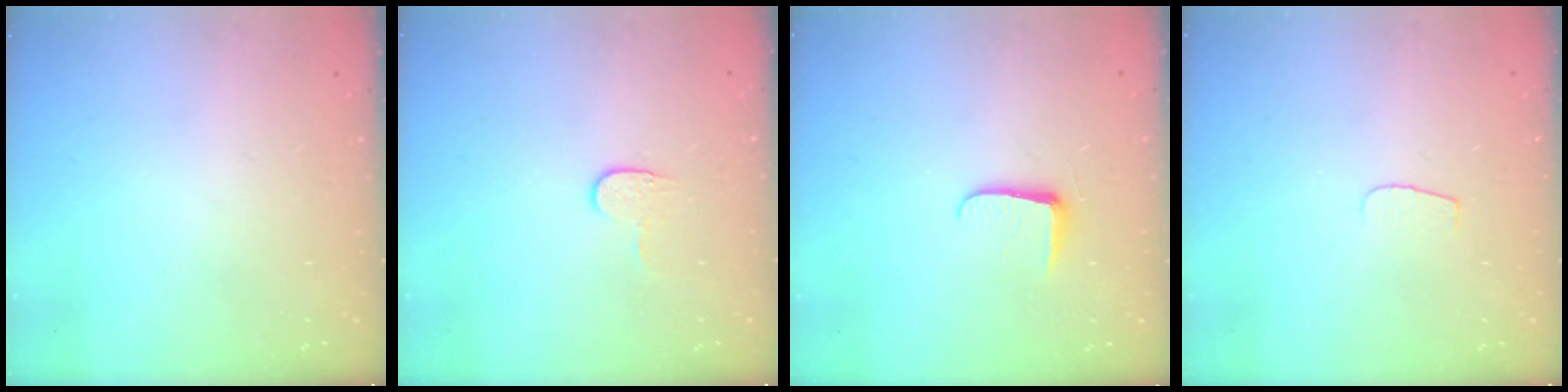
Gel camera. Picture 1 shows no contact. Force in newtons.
{"total": 3.8, "press": 3.8, "slide": 0.4}
{"total": 5.4, "press": 5.4, "slide": 0.7}
{"total": 4.0, "press": 4.0, "slide": 0.4}